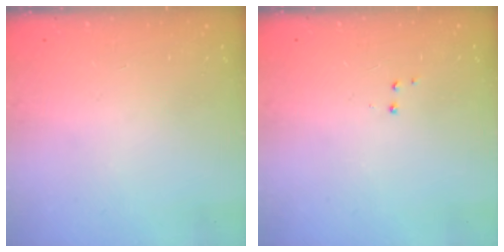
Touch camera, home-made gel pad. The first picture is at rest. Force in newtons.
{"total": 2.8, "press": 2.7, "slide": 0.5}